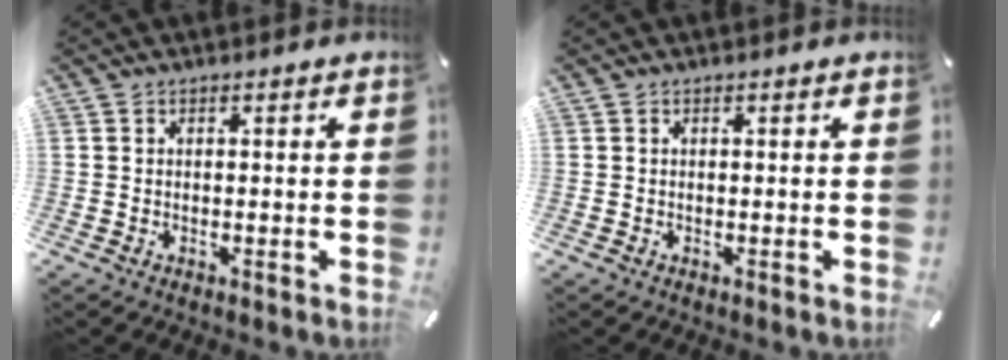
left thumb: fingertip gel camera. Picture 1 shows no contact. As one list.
[{"total": 0.0}]